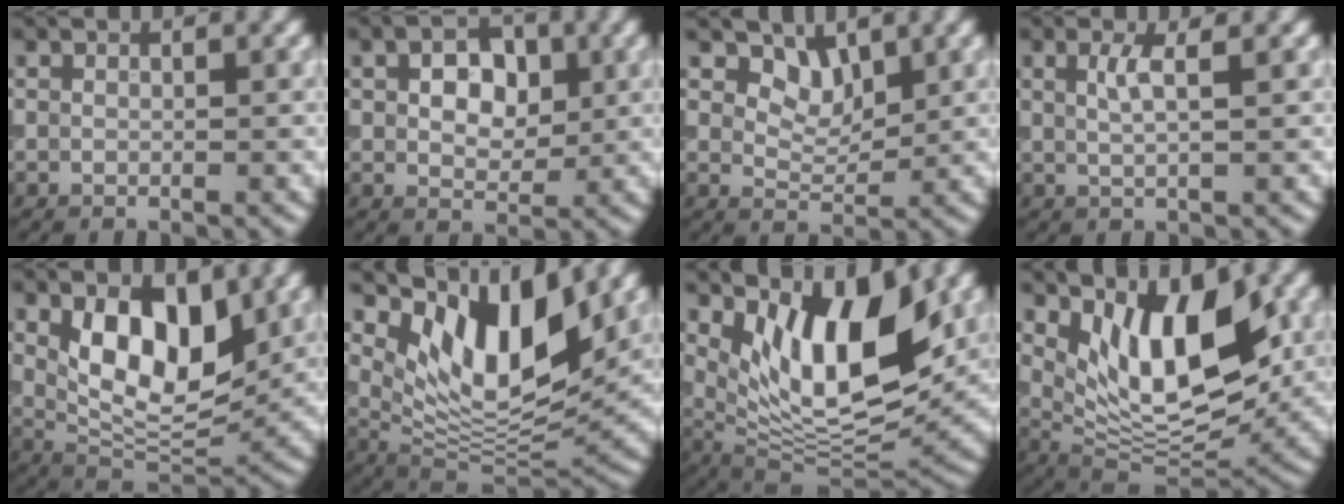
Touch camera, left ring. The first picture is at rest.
{"total": 4.4, "force": [1.1, 2.9, 3.1], "torque": [-0.050, 0.002, 0.013]}
{"total": 2.8, "force": [1.9, 1.6, 1.2], "torque": [-0.026, -0.017, 0.034]}
{"total": 2.1, "force": [0.8, 0.6, 1.9], "torque": [-0.031, -0.001, 0.012]}
{"total": 8.4, "force": [2.5, 4.2, 6.8], "torque": [-0.115, -0.011, 0.040]}
{"total": 10.3, "force": [5.0, 4.2, 7.9], "torque": [-0.125, -0.014, 0.095]}
{"total": 10.6, "force": [3.7, 4.3, 9.0], "torque": [-0.146, -0.017, 0.071]}
{"total": 9.4, "force": [3.0, 4.3, 7.8], "torque": [-0.124, -0.019, 0.054]}